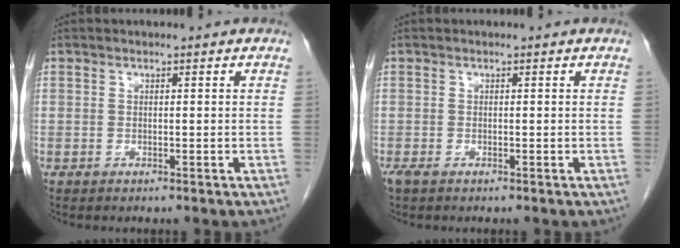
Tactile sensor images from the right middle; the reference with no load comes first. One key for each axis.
{"total": 1.1, "fx": -0.8, "fy": 0.4, "fz": 0.8, "tx": -0.015, "ty": -0.003, "tz": -0.012}